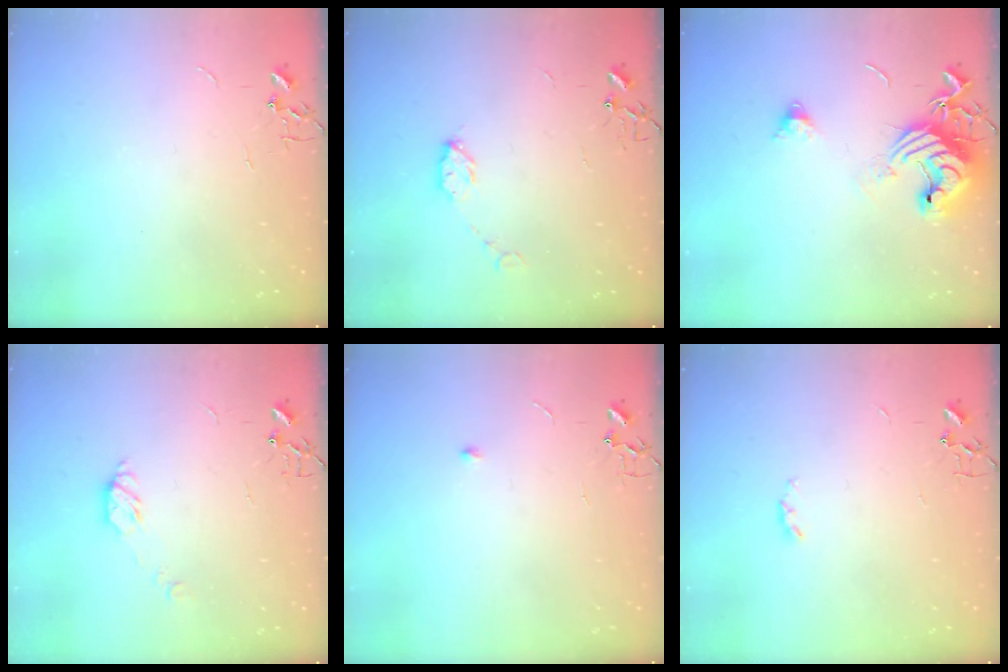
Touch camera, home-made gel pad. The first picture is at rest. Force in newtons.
{"total": 5.1, "press": 5.1, "slide": 0.5}
{"total": 13.7, "press": 13.6, "slide": 1.7}
{"total": 6.4, "press": 6.4, "slide": 0.3}
{"total": 4.6, "press": 4.5, "slide": 0.7}
{"total": 2.9, "press": 2.9, "slide": 0.5}